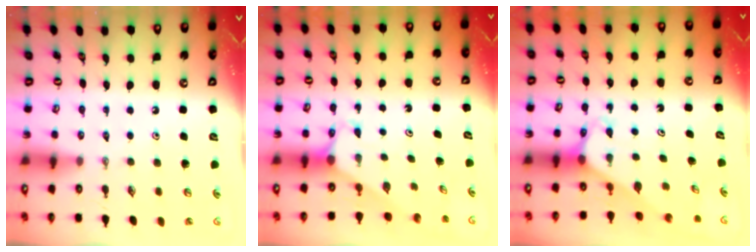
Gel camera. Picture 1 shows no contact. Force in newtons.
{"total": 4.1, "press": 4.0, "slide": 0.4}
{"total": 2.7, "press": 2.7, "slide": 0.2}